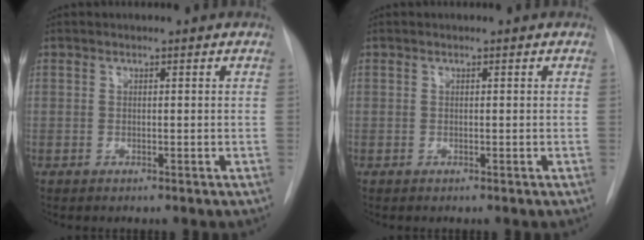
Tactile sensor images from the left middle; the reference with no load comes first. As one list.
[{"total": 0.0}]